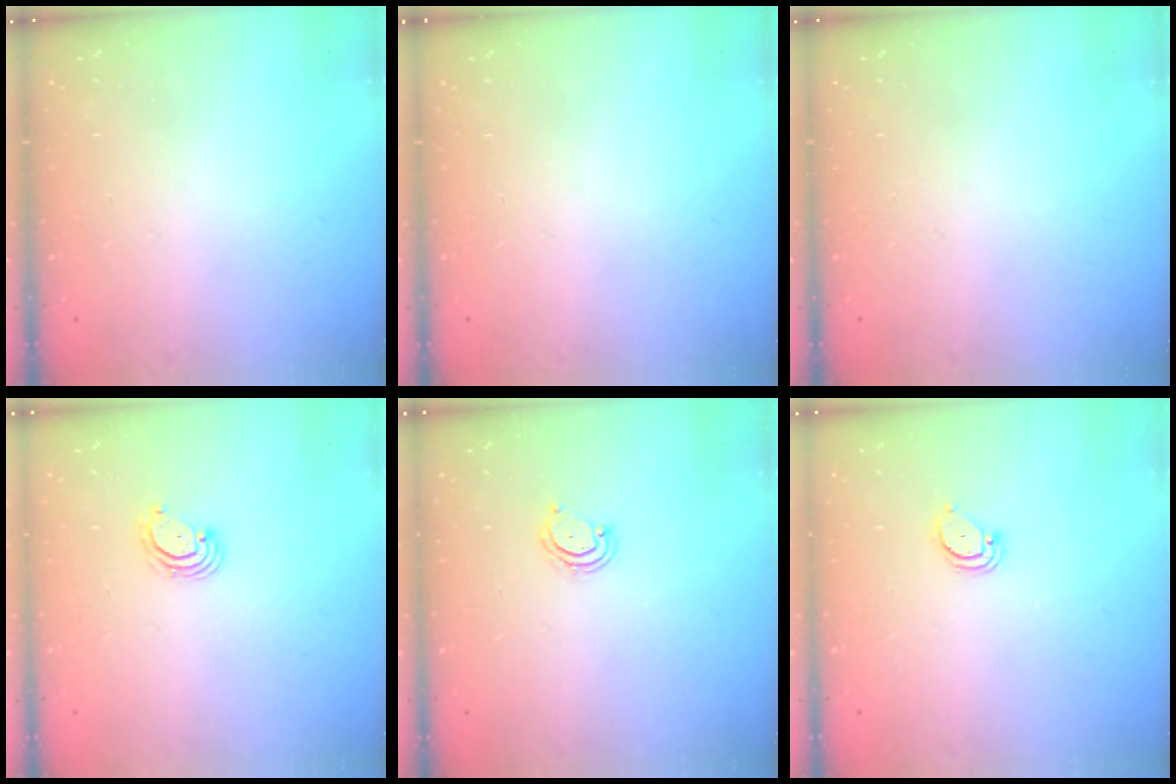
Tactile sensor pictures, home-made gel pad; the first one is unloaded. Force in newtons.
{"total": 0.0}
{"total": 0.0}
{"total": 2.8, "press": 2.8, "slide": 0.2}
{"total": 4.4, "press": 4.3, "slide": 0.3}
{"total": 2.1, "press": 2.1, "slide": 0.1}